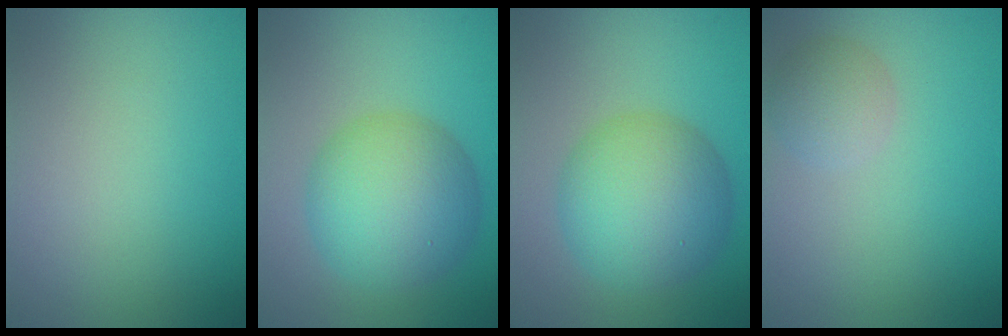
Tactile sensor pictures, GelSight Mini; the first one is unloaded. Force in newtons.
{"total": 8.1, "press": 8.1, "slide": 0.3}
{"total": 8.1, "press": 8.1, "slide": 0.3}
{"total": 2.3, "press": 2.3, "slide": 0.2}